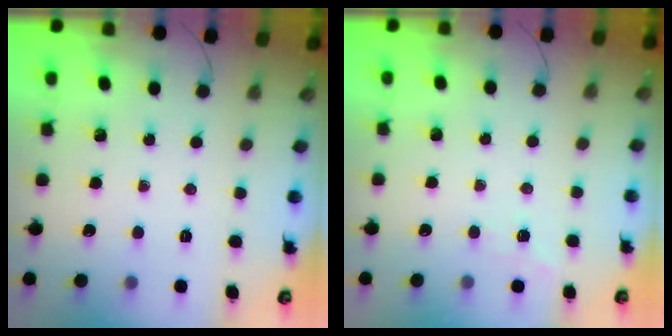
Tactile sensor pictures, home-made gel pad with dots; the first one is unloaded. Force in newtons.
{"total": 2.7, "press": 2.2, "slide": 1.6}